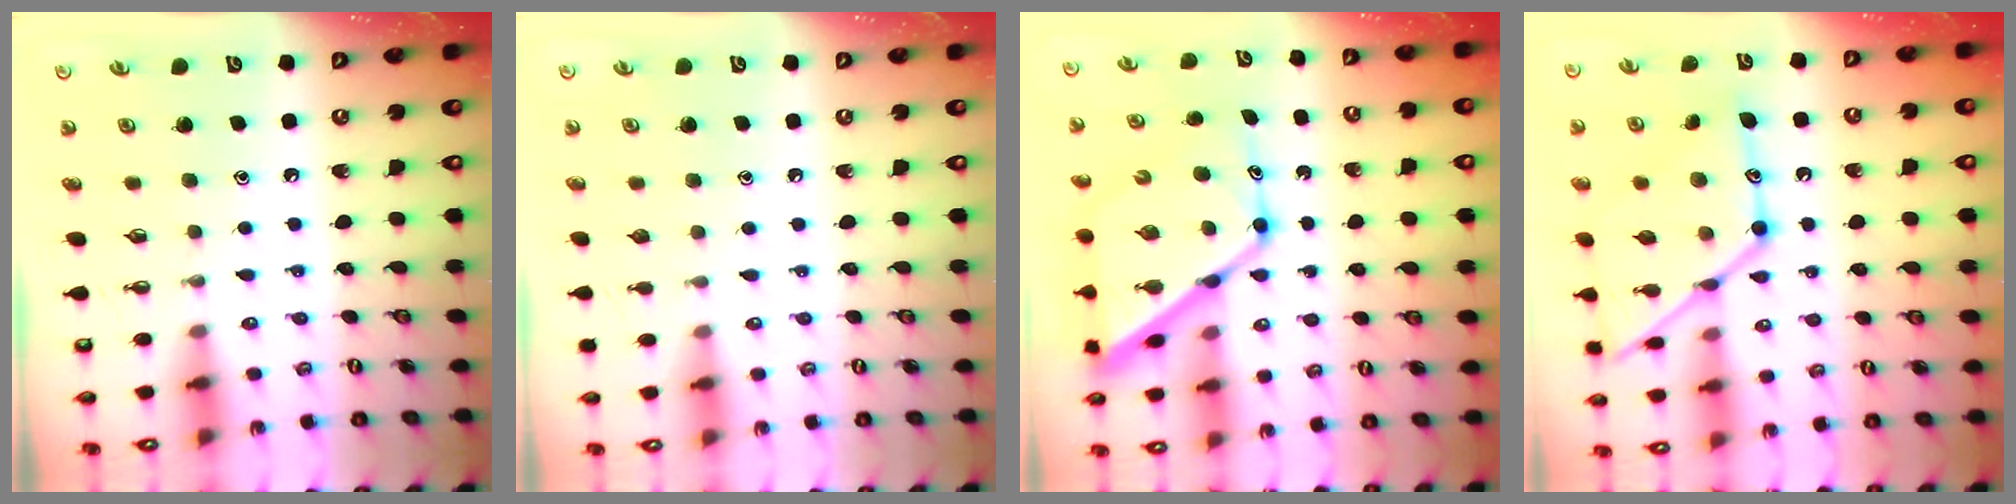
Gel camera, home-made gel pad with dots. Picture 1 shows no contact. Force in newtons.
{"total": 0.0}
{"total": 16.7, "press": 16.6, "slide": 1.4}
{"total": 19.2, "press": 19.2, "slide": 1.5}